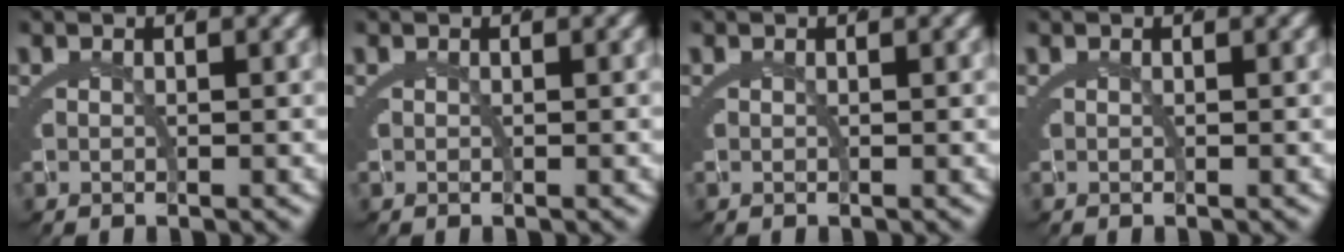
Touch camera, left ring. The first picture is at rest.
{"total": 0.0}
{"total": 0.0}
{"total": 0.0}